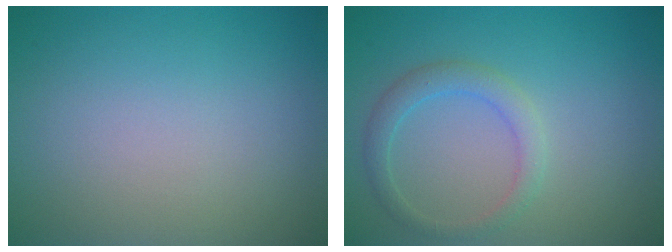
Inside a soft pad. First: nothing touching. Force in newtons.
{"total": 2.2, "press": 2.2, "slide": 0.1}